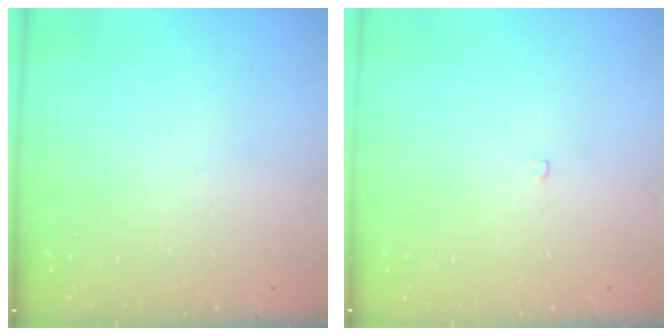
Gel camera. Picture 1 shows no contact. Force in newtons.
{"total": 2.1, "press": 2.1, "slide": 0.4}